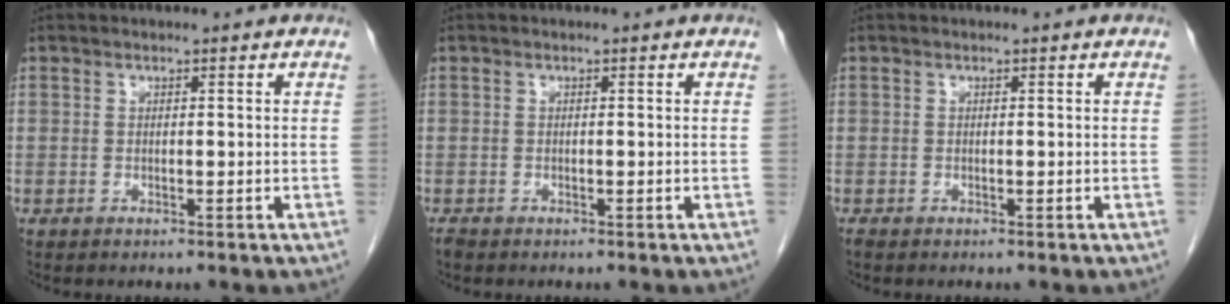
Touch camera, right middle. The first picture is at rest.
{"total": 0.6, "force": [-0.5, 0.2, 0.1], "torque": [-0.010, -0.002, -0.011]}
{"total": 0.0}